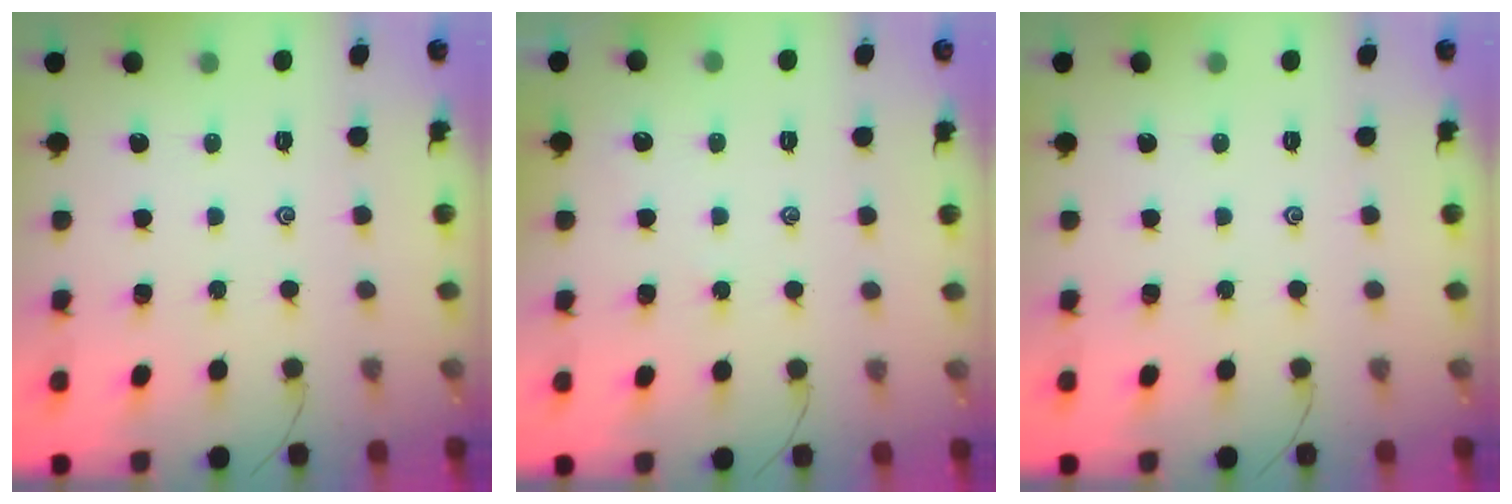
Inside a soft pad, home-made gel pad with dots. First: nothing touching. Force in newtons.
{"total": 1.7, "press": 1.6, "slide": 0.4}
{"total": 0.0}